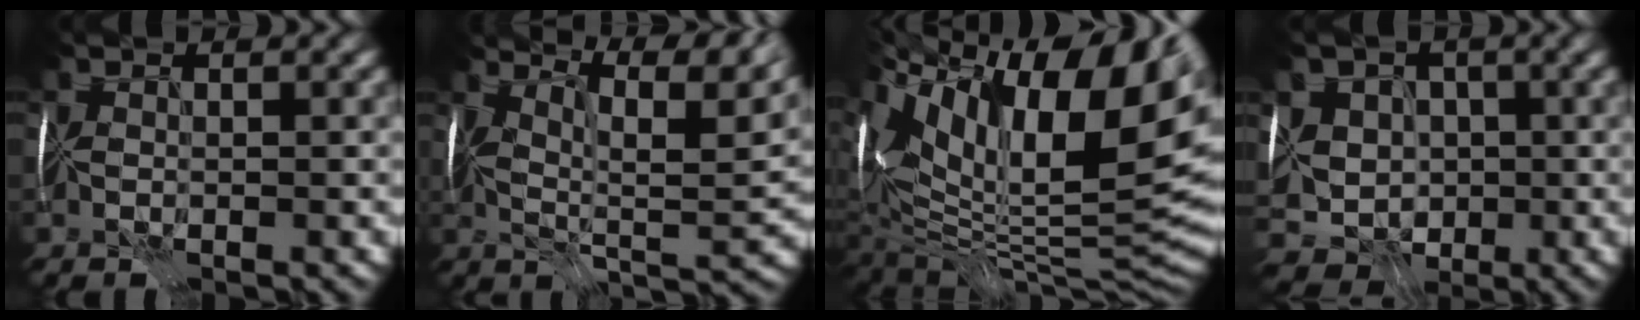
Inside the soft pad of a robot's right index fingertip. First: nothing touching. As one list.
[{"total": 9.8, "force": [6.6, 1.5, 7.1], "torque": [-0.127, 0.003, 0.096]}, {"total": 16.5, "force": [4.4, 6.9, 14.4], "torque": [-0.210, 0.009, 0.079]}, {"total": 6.5, "force": [-0.7, 5.5, 3.5], "torque": [-0.042, 0.004, -0.028]}]